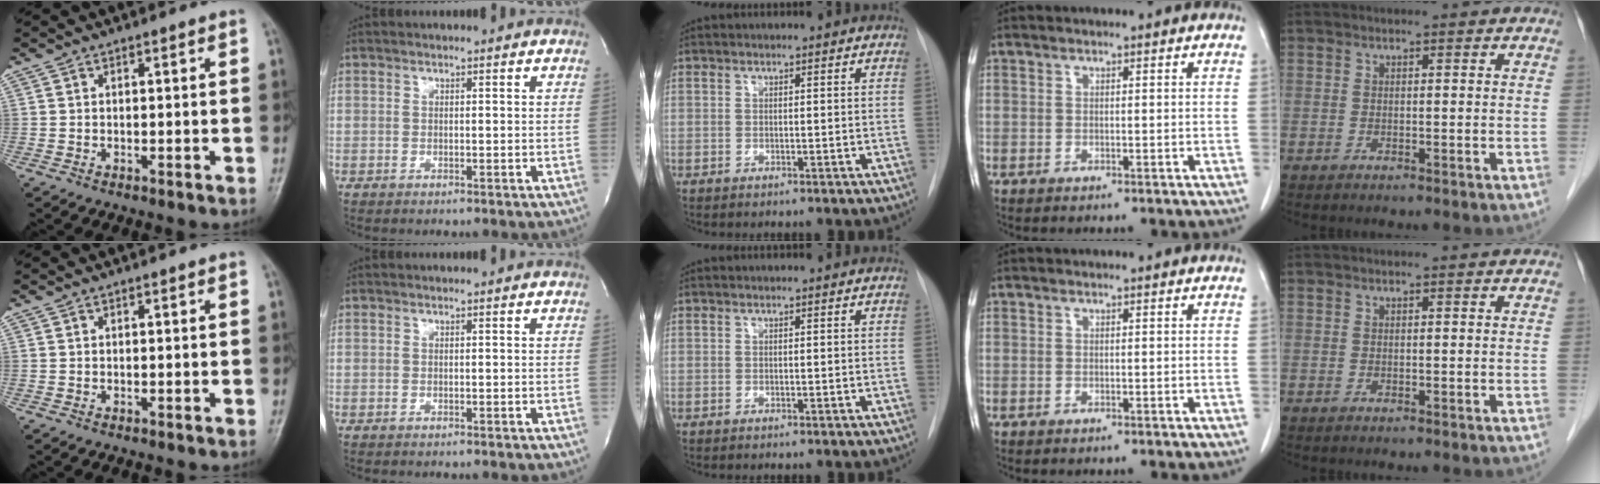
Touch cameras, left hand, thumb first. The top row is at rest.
{}